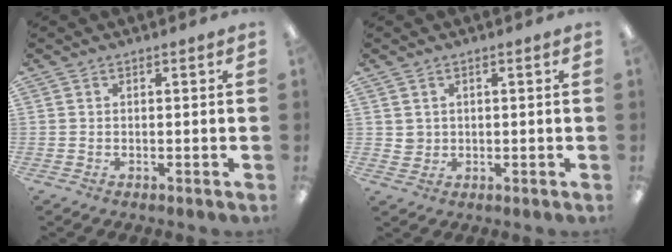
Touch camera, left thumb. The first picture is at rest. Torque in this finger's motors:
{"motor_torque": [-0.13, -0.01, -0.05, -0.05, 0.00]}